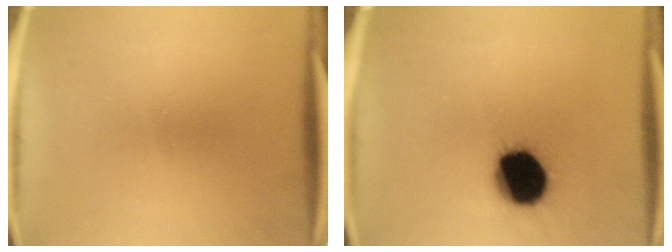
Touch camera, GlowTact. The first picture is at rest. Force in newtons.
{"total": 17.4}